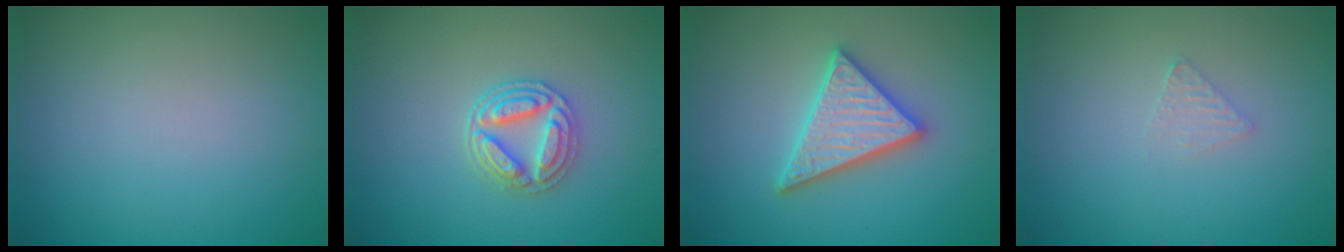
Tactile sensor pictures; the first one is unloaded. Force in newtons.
{"total": 3.7, "press": 3.3, "slide": 1.7}
{"total": 5.0, "press": 5.0, "slide": 0.6}
{"total": 1.0, "press": 1.0, "slide": 0.1}